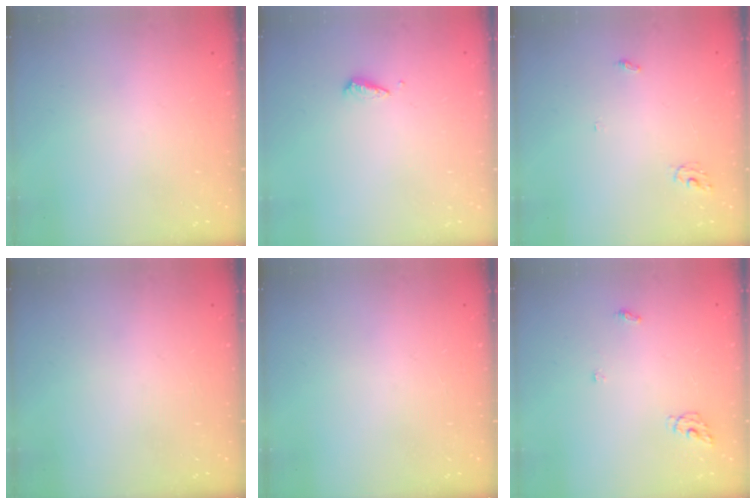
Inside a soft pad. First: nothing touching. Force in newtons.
{"total": 3.1, "press": 3.1, "slide": 0.3}
{"total": 2.8, "press": 2.8, "slide": 0.2}
{"total": 0.0}
{"total": 0.0}
{"total": 5.0, "press": 5.0, "slide": 0.3}